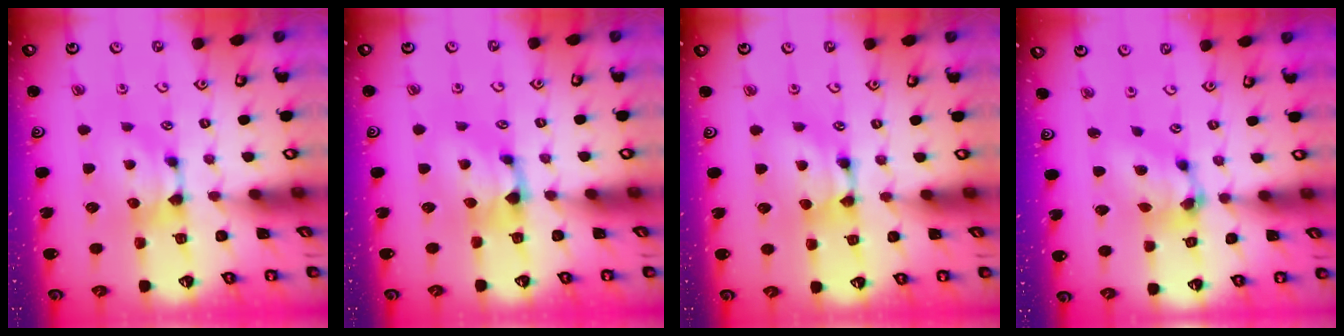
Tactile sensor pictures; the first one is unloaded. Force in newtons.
{"total": 0.9, "press": 0.2, "slide": 0.9}
{"total": 1.9, "press": 1.9, "slide": 0.2}
{"total": 6.5, "press": 6.2, "slide": 2.2}